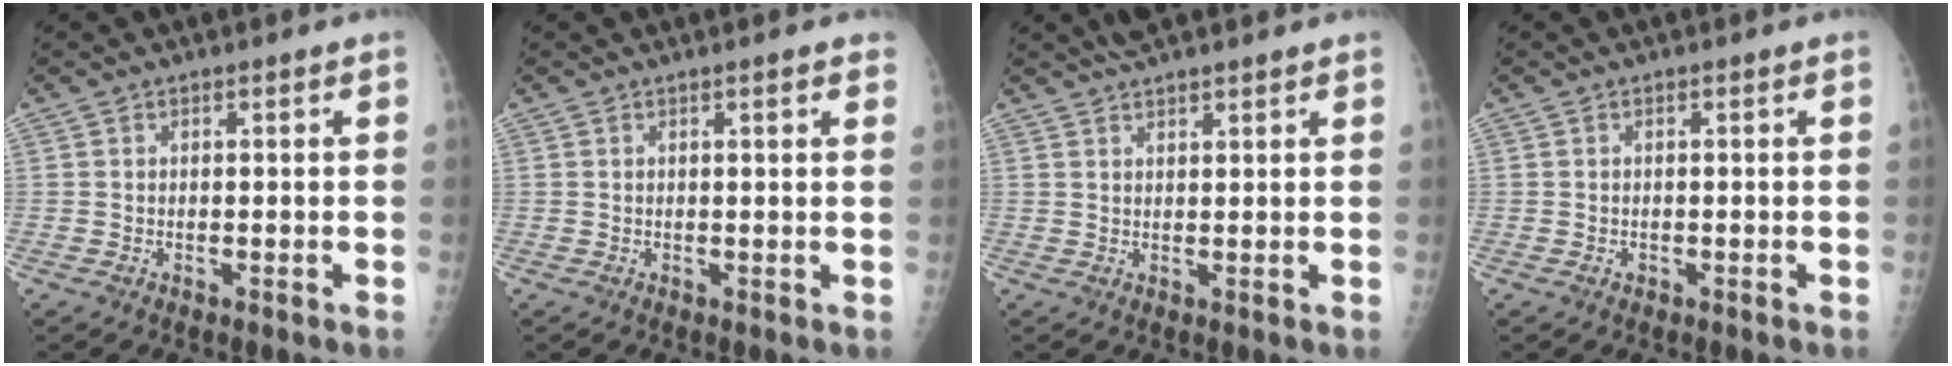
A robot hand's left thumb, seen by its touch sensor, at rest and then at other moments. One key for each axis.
{"total": 2.3, "fx": 1.6, "fy": 0.3, "fz": 1.6, "tx": -0.015, "ty": 0.000, "tz": 0.017}
{"total": 5.8, "fx": 4.8, "fy": 1.2, "fz": 3.0, "tx": -0.034, "ty": 0.009, "tz": 0.079}
{"total": 0.6, "fx": -0.1, "fy": 0.6, "fz": 0.1, "tx": 0.011, "ty": 0.002, "tz": -0.004}